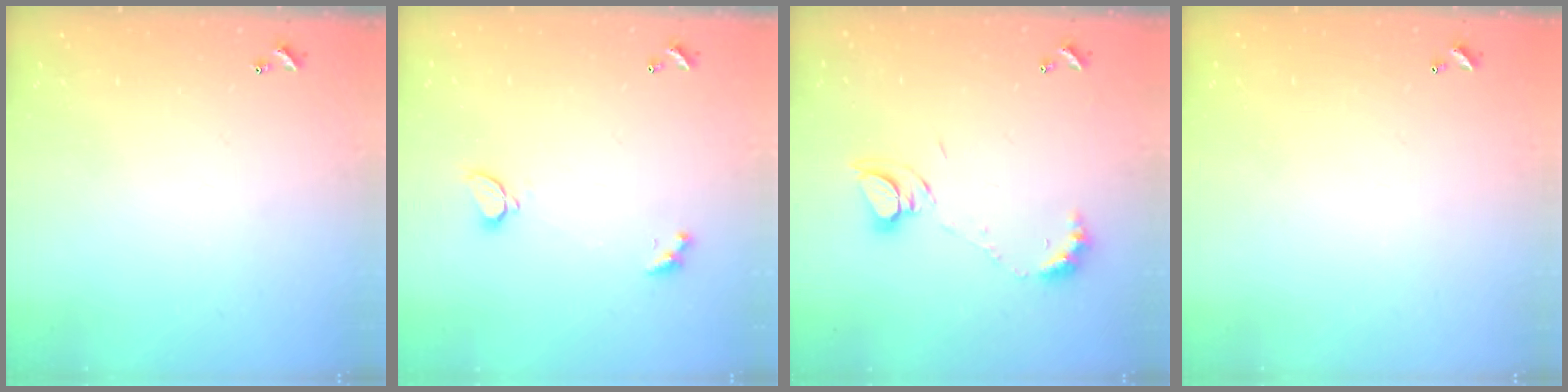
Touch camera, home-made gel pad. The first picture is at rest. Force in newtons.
{"total": 1.7, "press": 1.7, "slide": 0.3}
{"total": 8.3, "press": 8.2, "slide": 1.0}
{"total": 2.9, "press": 2.9, "slide": 0.1}